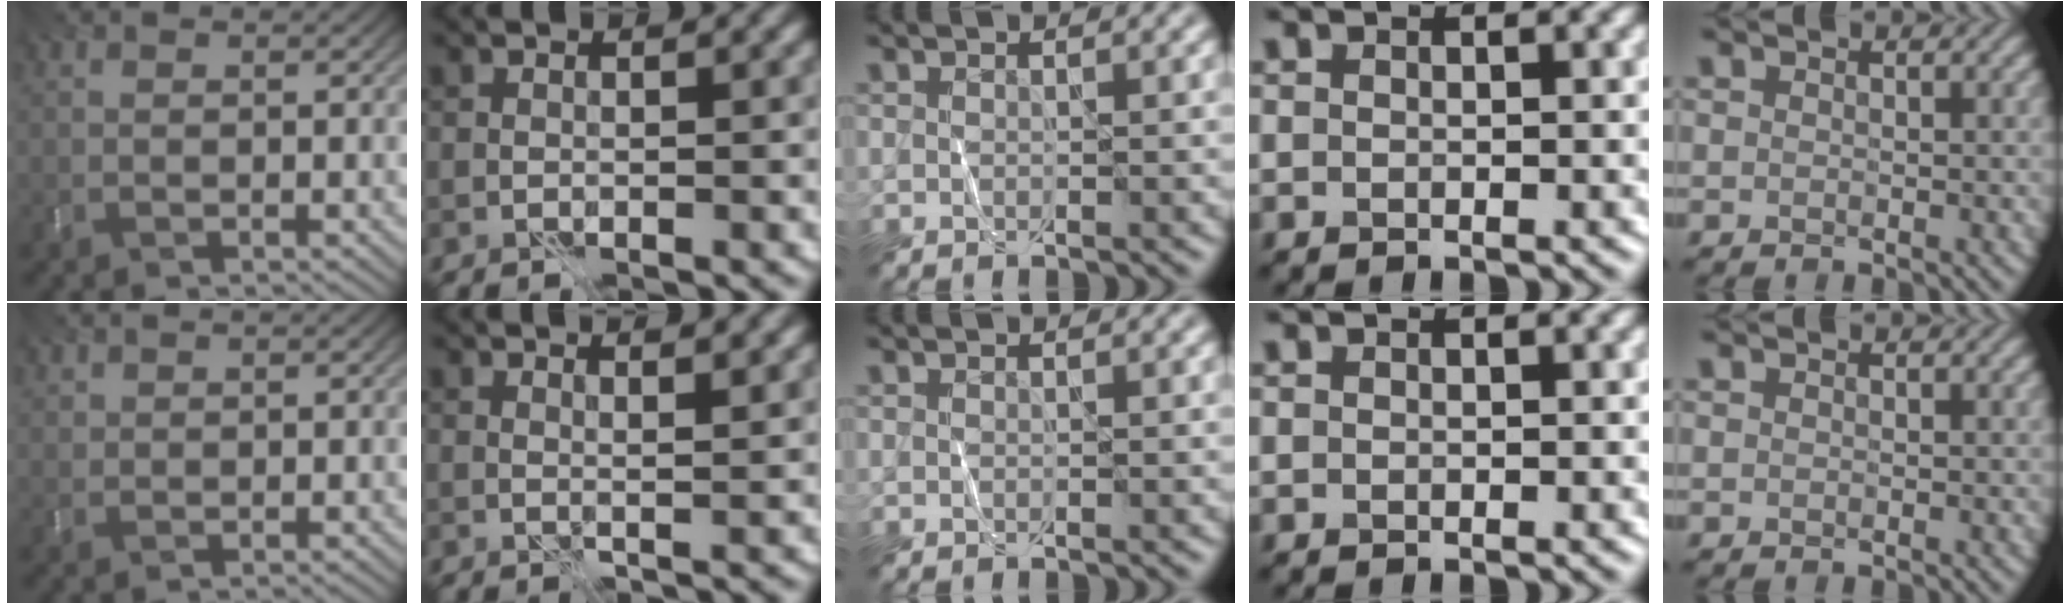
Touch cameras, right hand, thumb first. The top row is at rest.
{"thumb": {"total": 1.2, "force": [1.0, 0.6, 0.2], "torque": [-0.007, -0.001, 0.022]}, "index": {"total": 2.3, "force": [1.5, 0.5, 1.7], "torque": [-0.020, 0.004, 0.010]}}